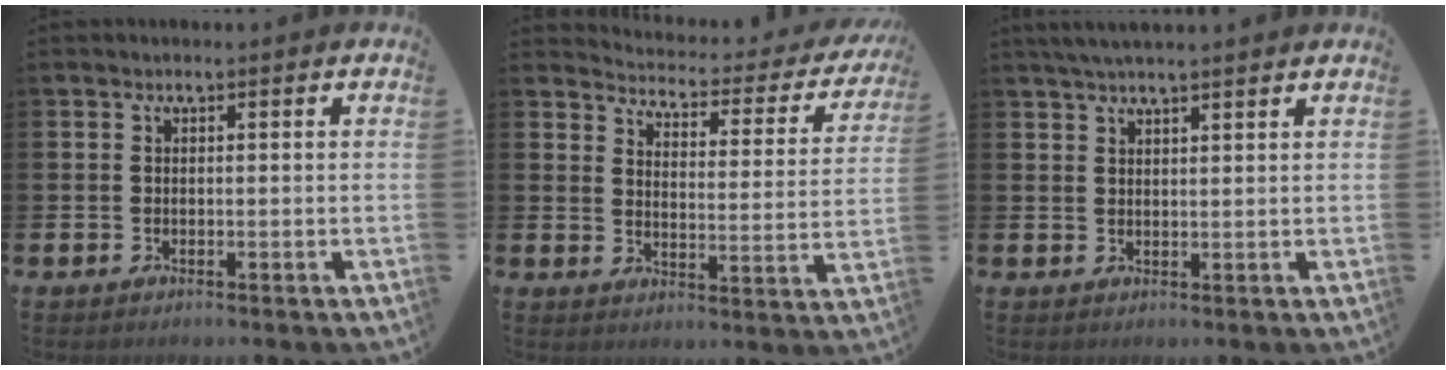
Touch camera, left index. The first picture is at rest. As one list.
[{"total": 3.7, "force": [3.5, 1.0, 0.8], "torque": [-0.032, -0.038, 0.050]}, {"total": 3.2, "force": [2.9, 0.2, 1.2], "torque": [-0.026, -0.004, 0.053]}]